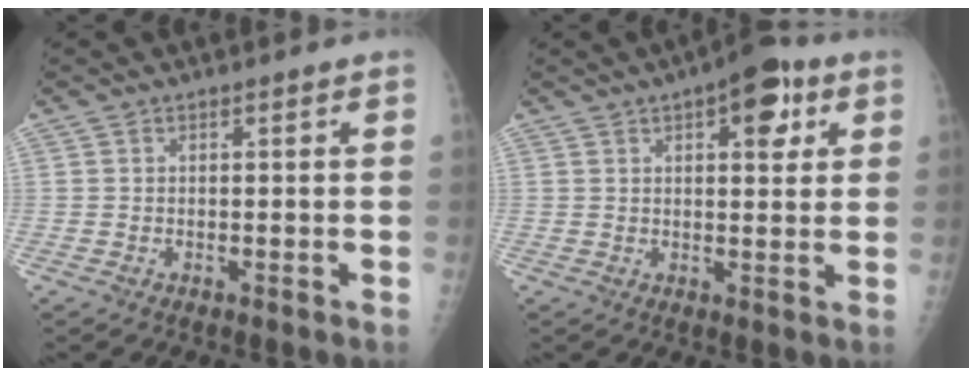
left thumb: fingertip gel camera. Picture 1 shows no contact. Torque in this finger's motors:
{"motor_torque": [0.18, 0.17, 0.50, 0.04, 0.01]}